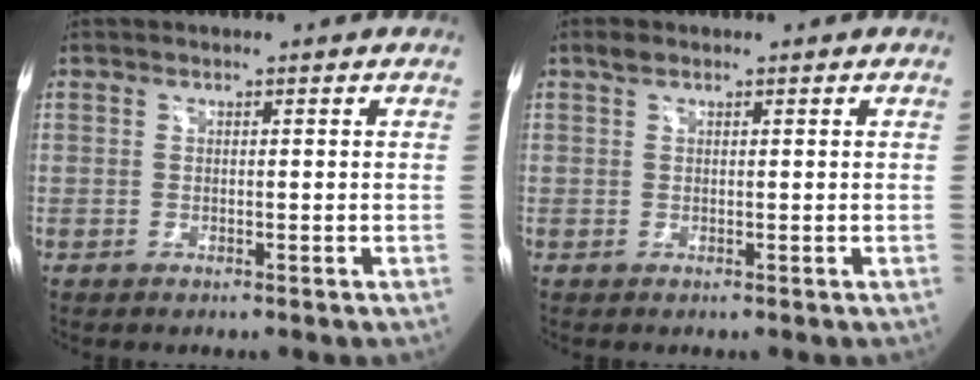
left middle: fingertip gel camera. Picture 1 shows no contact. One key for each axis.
{"total": 1.1, "fx": 0.8, "fy": 0.4, "fz": 0.6, "tx": -0.017, "ty": 0.010, "tz": 0.017}